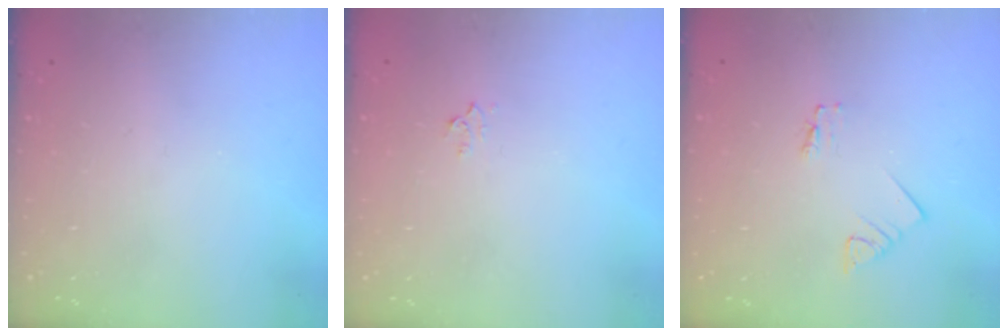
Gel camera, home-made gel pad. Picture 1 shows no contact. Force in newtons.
{"total": 3.0, "press": 3.0, "slide": 0.4}
{"total": 2.7, "press": 2.7, "slide": 0.3}